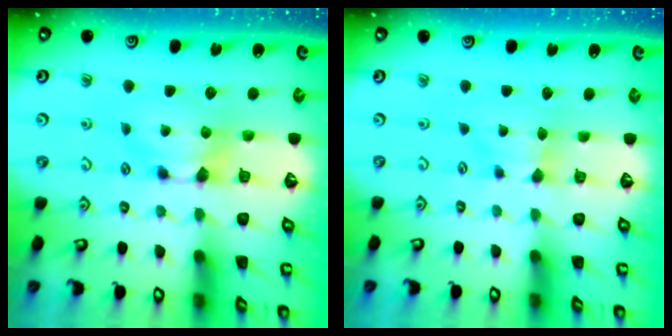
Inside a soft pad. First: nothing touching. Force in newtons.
{"total": 1.8, "press": 1.6, "slide": 0.7}